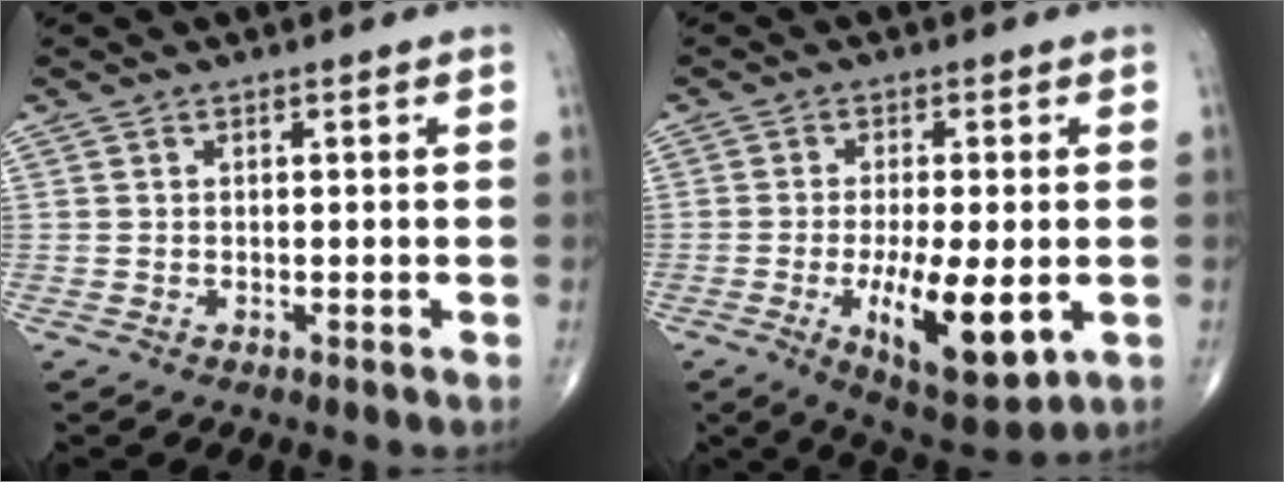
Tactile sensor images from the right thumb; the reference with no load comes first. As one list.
[{"total": 12.5, "force": [-2.9, 4.3, 11.4], "torque": [-0.180, -0.022, -0.037]}]